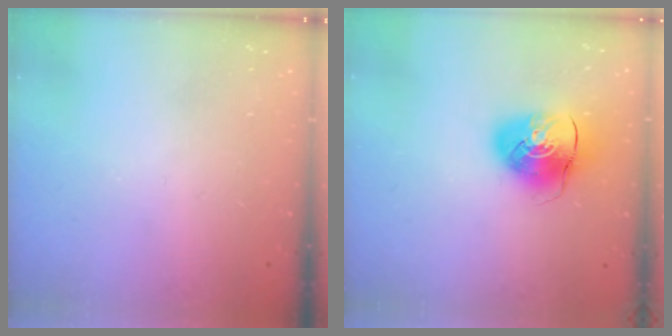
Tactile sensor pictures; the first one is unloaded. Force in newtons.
{"total": 9.7, "press": 9.6, "slide": 1.4}